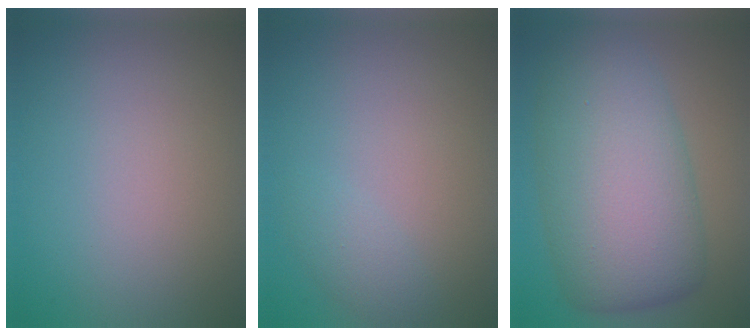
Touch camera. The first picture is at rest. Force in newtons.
{"total": 1.3, "press": 1.3, "slide": 0.1}
{"total": 10.6, "press": 10.6, "slide": 0.3}